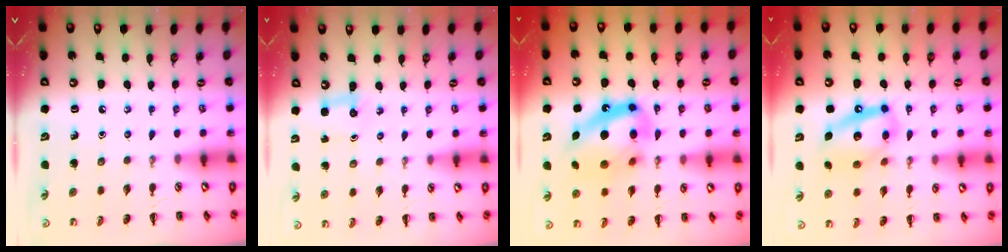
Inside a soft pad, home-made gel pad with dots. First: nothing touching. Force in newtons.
{"total": 1.8, "press": 1.7, "slide": 0.5}
{"total": 16.8, "press": 16.3, "slide": 4.1}
{"total": 14.4, "press": 14.1, "slide": 2.8}